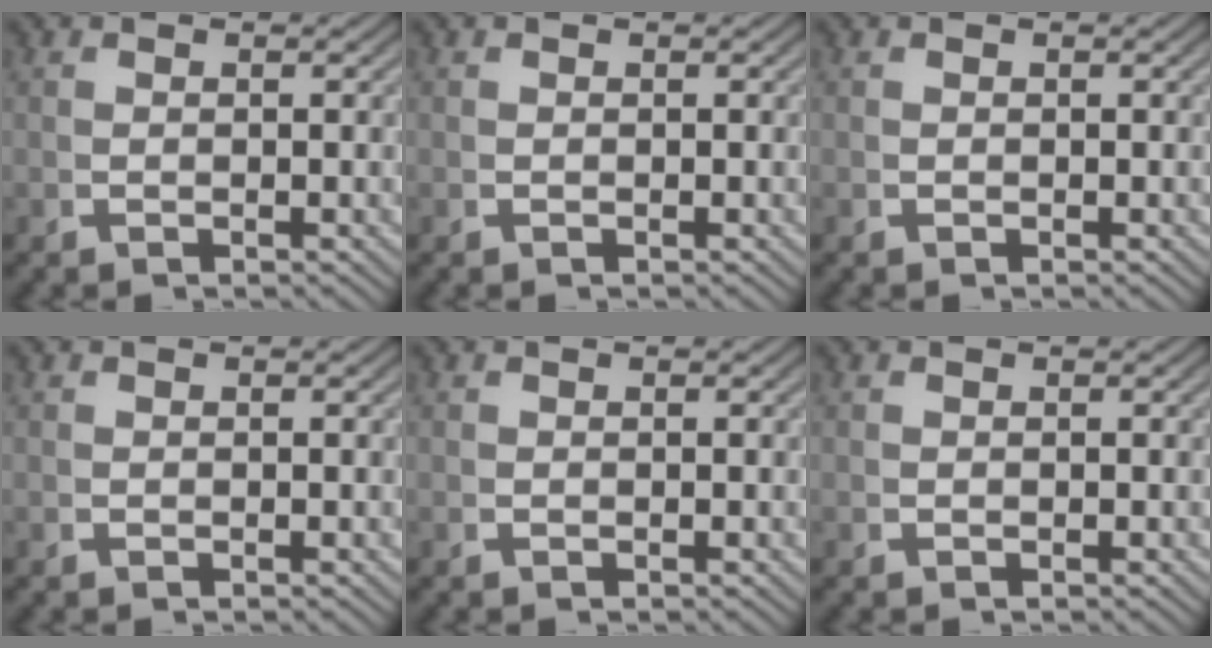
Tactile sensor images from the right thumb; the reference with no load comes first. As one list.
[{"total": 0.0}, {"total": 0.0}, {"total": 0.0}, {"total": 0.0}, {"total": 0.0}]